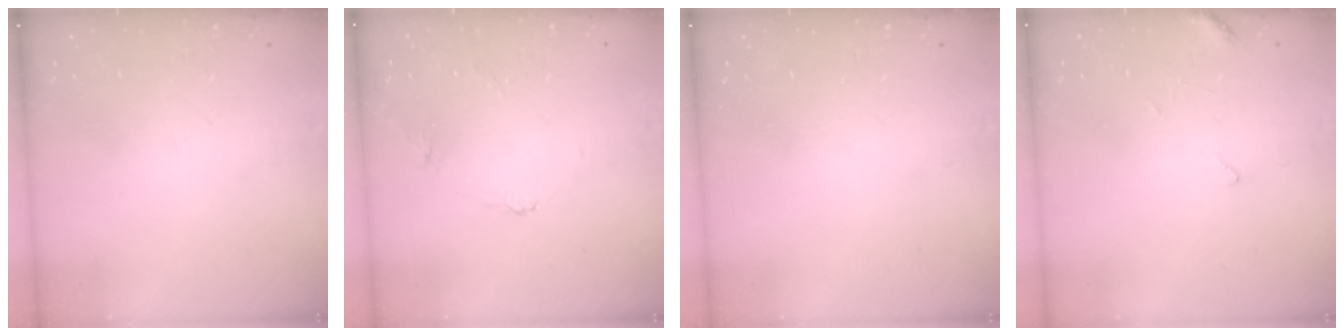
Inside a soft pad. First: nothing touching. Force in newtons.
{"total": 1.9, "press": 1.8, "slide": 0.3}
{"total": 0.0}
{"total": 5.4, "press": 5.4, "slide": 0.5}